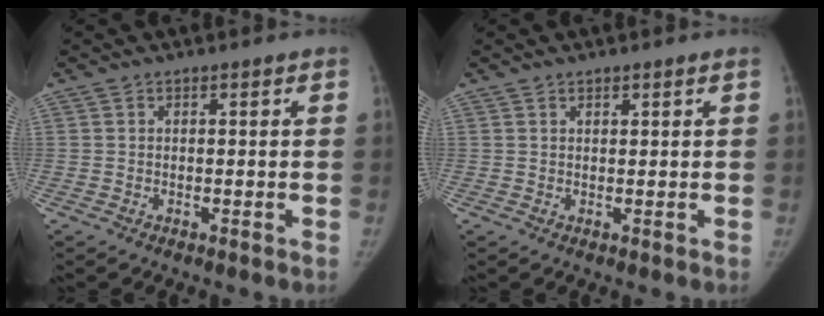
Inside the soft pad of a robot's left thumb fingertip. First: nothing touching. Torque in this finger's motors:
{"motor_torque": [-0.06, -0.09, -0.19, 0.07, 0.01]}